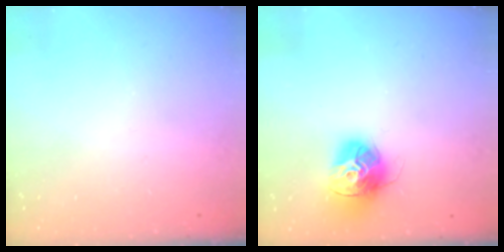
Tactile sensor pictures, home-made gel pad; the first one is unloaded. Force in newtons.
{"total": 14.5, "press": 14.4, "slide": 1.4}